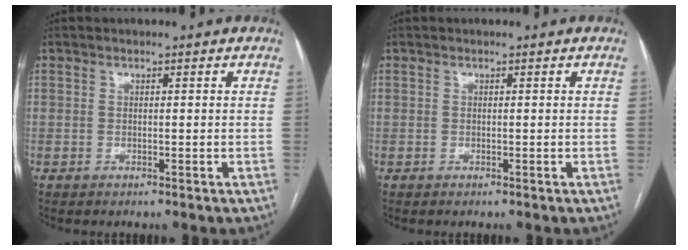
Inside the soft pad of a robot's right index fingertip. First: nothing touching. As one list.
[{"total": 0.0}]